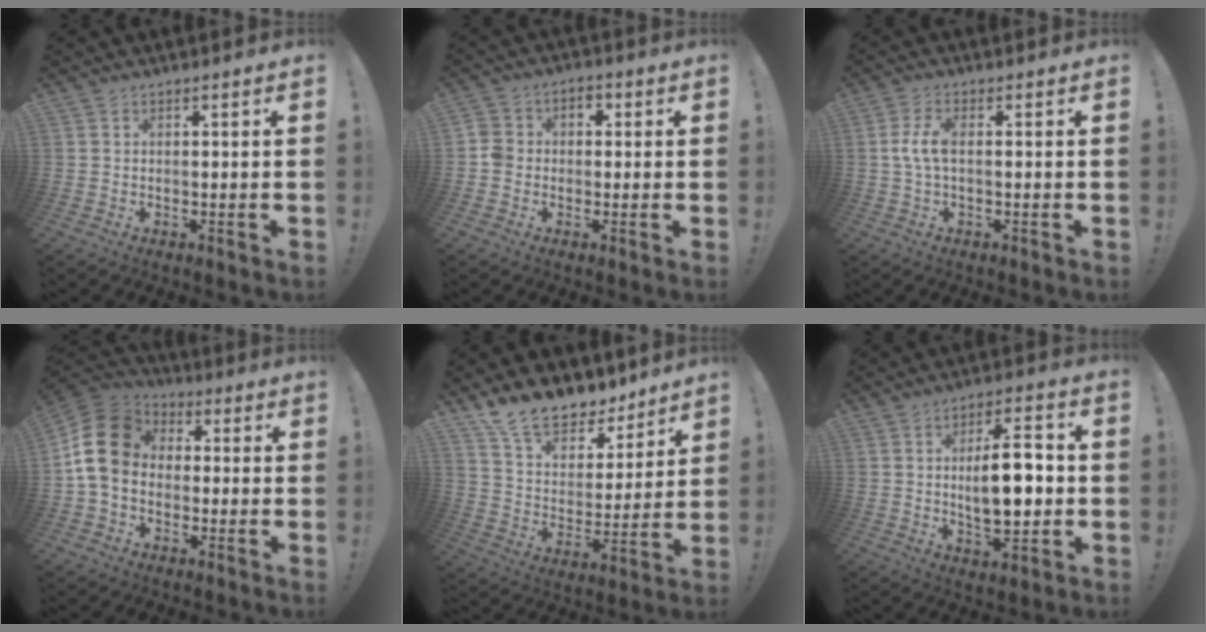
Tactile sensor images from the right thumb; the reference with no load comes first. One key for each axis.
{"total": 5.1, "fx": -1.7, "fy": 4.4, "fz": 1.8, "tx": -0.023, "ty": 0.018, "tz": -0.031}
{"total": 5.6, "fx": -0.1, "fy": 2.1, "fz": 5.2, "tx": -0.110, "ty": 0.003, "tz": -0.001}
{"total": 14.6, "fx": 0.8, "fy": 11.2, "fz": 9.3, "tx": -0.157, "ty": 0.015, "tz": 0.019}
{"total": 14.4, "fx": 12.2, "fy": 6.1, "fz": 4.5, "tx": -0.092, "ty": -0.095, "tz": 0.224}
{"total": 13.9, "fx": -0.4, "fy": 5.9, "fz": 12.5, "tx": -0.195, "ty": -0.001, "tz": -0.014}